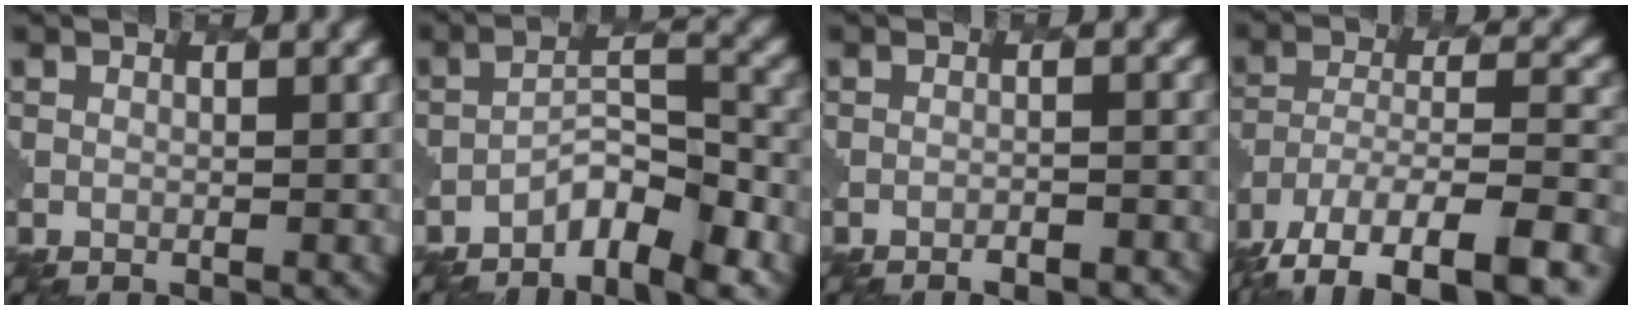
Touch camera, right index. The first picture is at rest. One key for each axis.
{"total": 4.3, "fx": -3.2, "fy": 1.2, "fz": 2.6, "tx": -0.041, "ty": 0.010, "tz": -0.062}
{"total": 2.6, "fx": -2.4, "fy": 0.5, "fz": 1.0, "tx": -0.011, "ty": 0.011, "tz": -0.035}
{"total": 14.5, "fx": -10.7, "fy": 5.4, "fz": 8.2, "tx": -0.167, "ty": -0.026, "tz": -0.160}